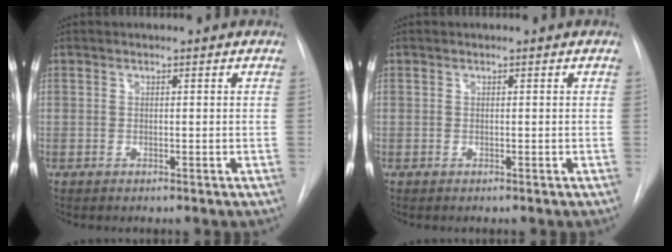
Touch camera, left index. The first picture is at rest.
{"total": 0.0}